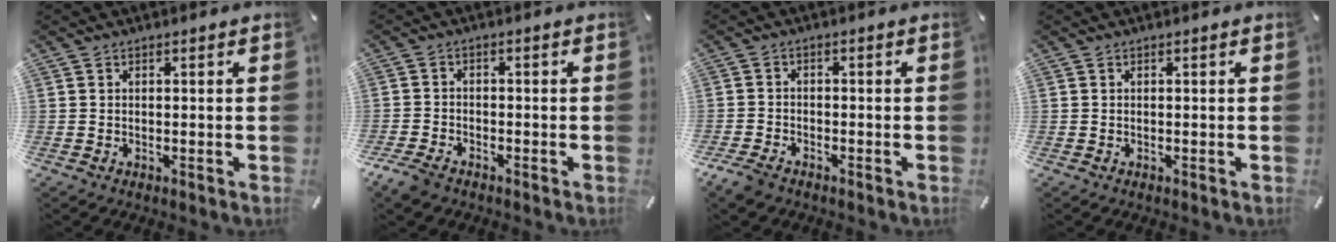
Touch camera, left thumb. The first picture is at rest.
{"total": 4.0, "force": [-3.1, 2.0, 1.6], "torque": [-0.050, 0.009, -0.065]}
{"total": 3.7, "force": [-2.8, 1.9, 1.4], "torque": [-0.041, 0.010, -0.059]}
{"total": 0.0}